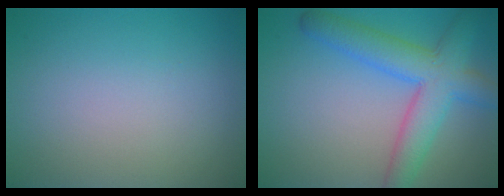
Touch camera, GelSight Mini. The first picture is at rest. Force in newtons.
{"total": 6.5, "press": 6.5, "slide": 0.2}